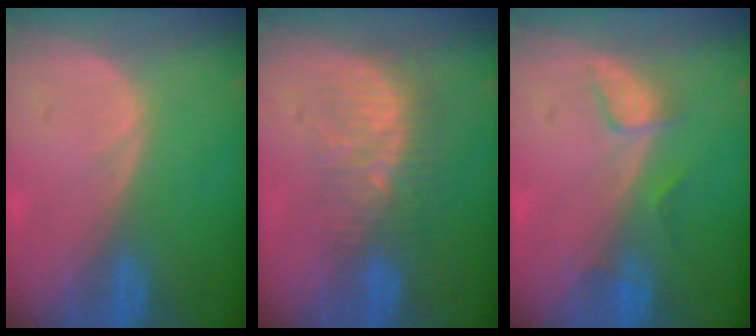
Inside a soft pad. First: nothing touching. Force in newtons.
{"total": 7.5, "press": 6.9, "slide": 3.0}
{"total": 2.8, "press": 2.7, "slide": 0.4}